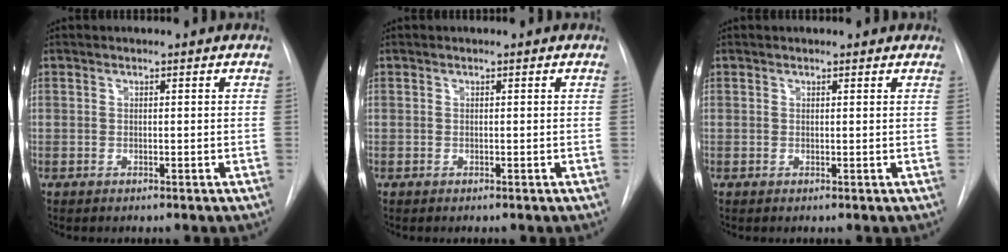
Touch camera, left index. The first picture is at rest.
{"total": 0.0}
{"total": 1.2, "force": [1.1, 0.5, 0.2], "torque": [-0.008, 0.004, 0.008]}